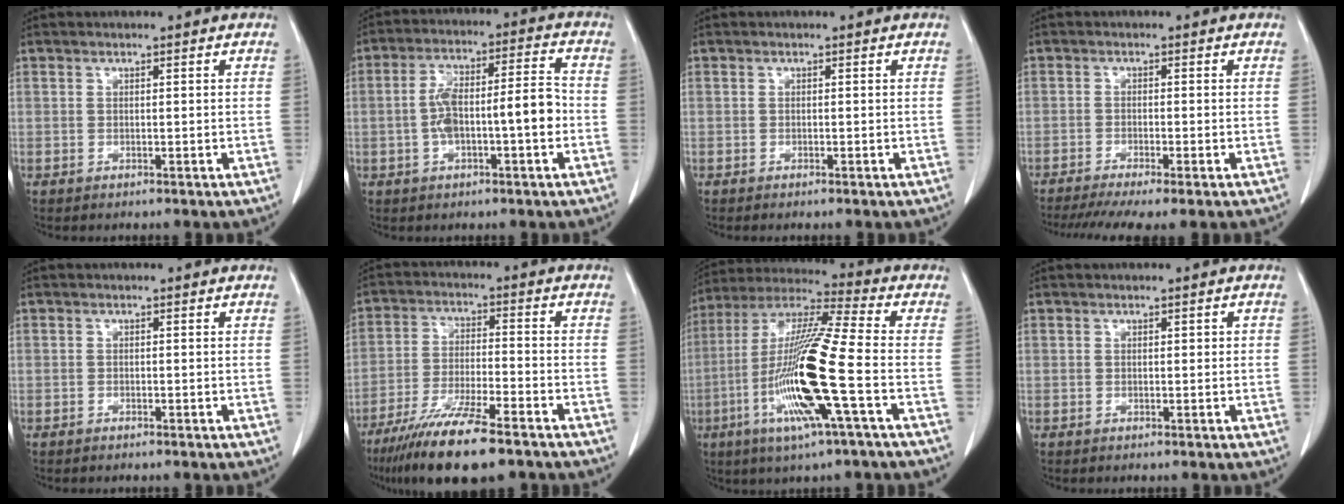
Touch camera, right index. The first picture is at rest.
{"total": 10.5, "force": [-1.8, 2.3, 10.1], "torque": [-0.181, 0.031, -0.029]}
{"total": 0.0}
{"total": 8.0, "force": [-6.2, 0.4, 5.0], "torque": [-0.076, -0.012, -0.098]}
{"total": 0.0}
{"total": 13.5, "force": [-9.7, 1.6, 9.3], "torque": [-0.175, -0.036, -0.167]}
{"total": 18.0, "force": [-5.0, -0.2, 17.3], "torque": [-0.353, -0.016, -0.105]}
{"total": 0.7, "force": [0.2, 0.4, 0.6], "torque": [-0.008, 0.005, 0.005]}